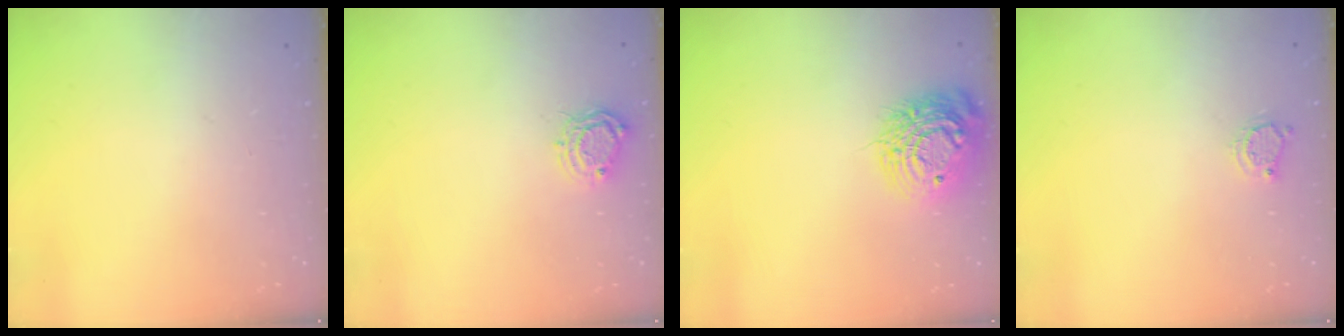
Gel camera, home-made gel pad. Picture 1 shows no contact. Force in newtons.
{"total": 6.6, "press": 6.6, "slide": 0.5}
{"total": 14.8, "press": 14.7, "slide": 1.0}
{"total": 4.4, "press": 4.4, "slide": 0.5}